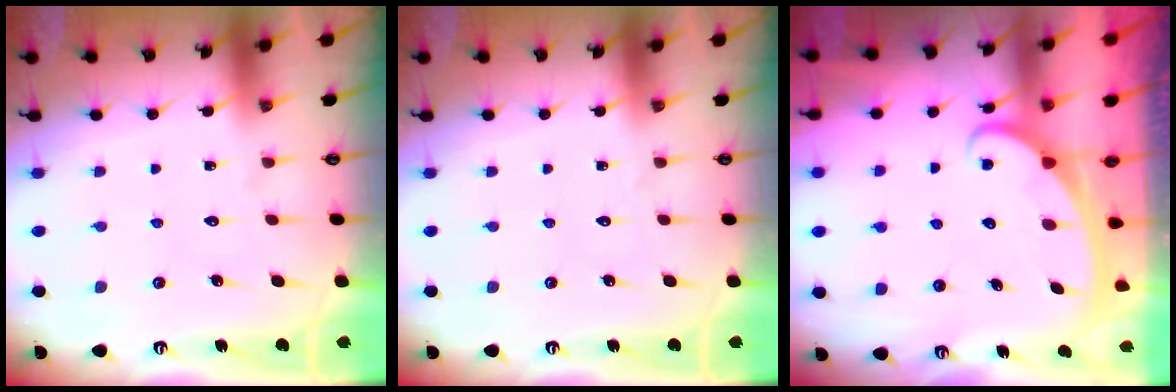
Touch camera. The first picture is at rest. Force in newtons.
{"total": 0.0}
{"total": 2.3, "press": 2.3, "slide": 0.4}